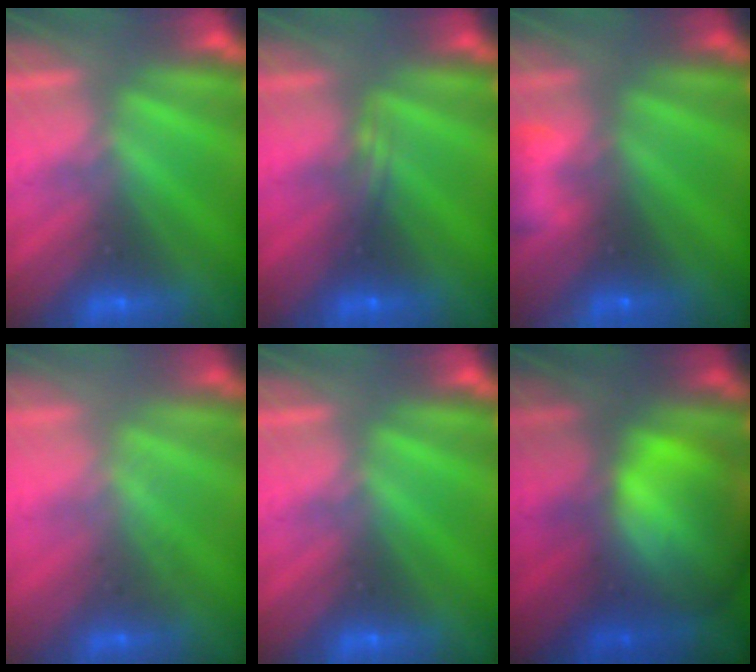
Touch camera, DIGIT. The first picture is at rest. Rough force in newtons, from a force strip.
{"total": 2.3}
{"total": 9.4}
{"total": 2.3}
{"total": 0.0}
{"total": 11.8}